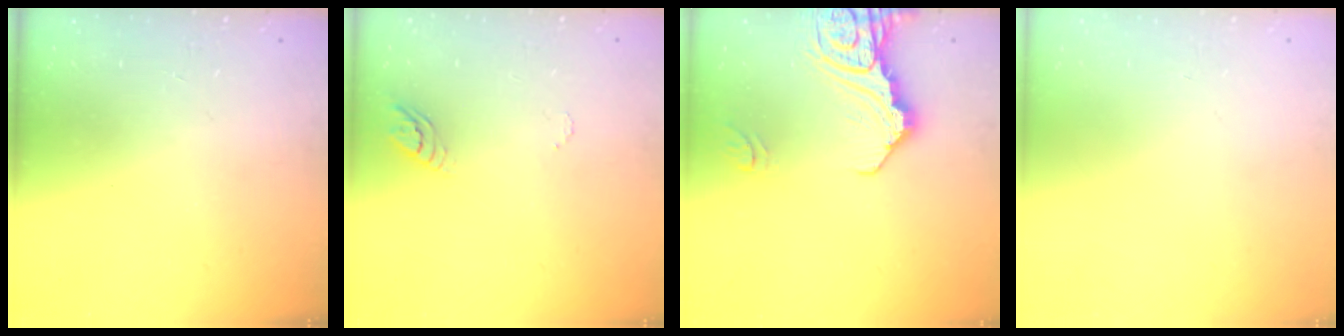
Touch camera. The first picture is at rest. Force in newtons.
{"total": 3.8, "press": 3.8, "slide": 0.3}
{"total": 15.8, "press": 15.7, "slide": 2.0}
{"total": 0.0}